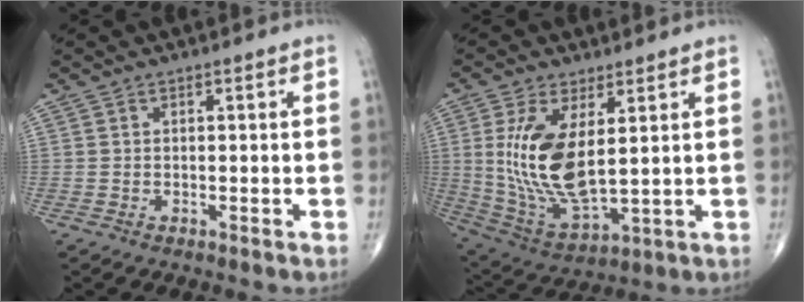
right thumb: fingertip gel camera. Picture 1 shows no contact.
{"total": 15.2, "force": [2.8, 6.6, 13.4], "torque": [-0.271, -0.024, 0.073]}